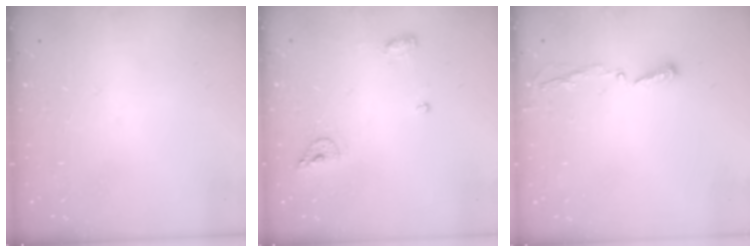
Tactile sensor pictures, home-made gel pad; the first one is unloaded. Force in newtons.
{"total": 6.6, "press": 6.5, "slide": 1.0}
{"total": 3.6, "press": 3.6, "slide": 0.4}